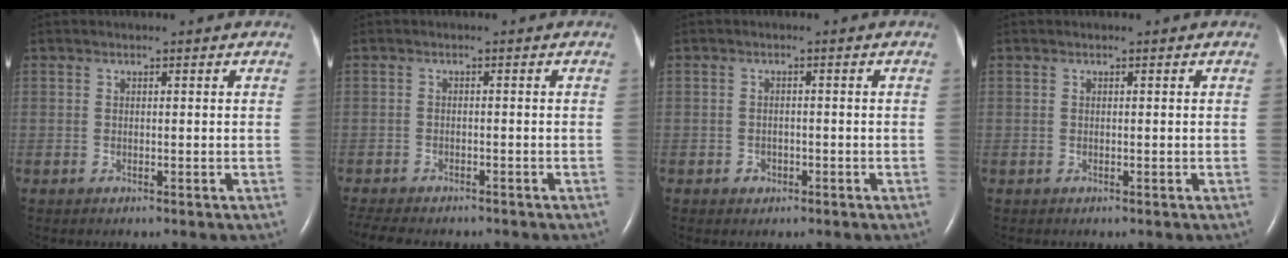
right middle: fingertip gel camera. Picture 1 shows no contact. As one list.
[{"total": 10.5, "force": [-8.8, 3.2, 4.7], "torque": [-0.089, -0.006, -0.121]}, {"total": 1.5, "force": [-0.8, 1.1, 0.5], "torque": [-0.008, 0.004, -0.010]}, {"total": 0.0}]